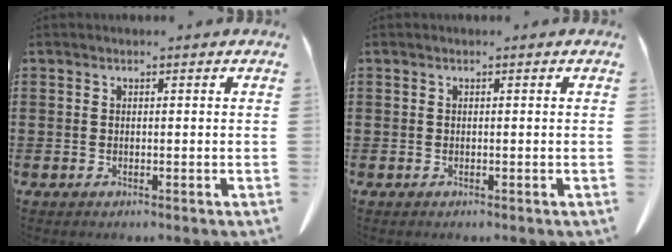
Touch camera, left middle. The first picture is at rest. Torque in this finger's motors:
{"motor_torque": [-1.58, -0.55, 0.04, -0.01]}